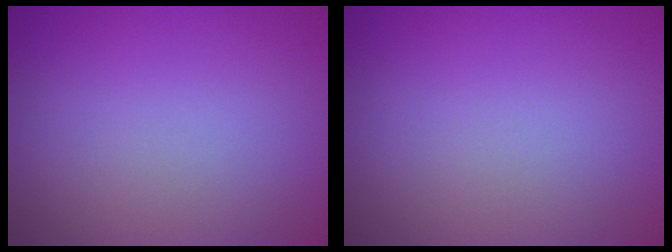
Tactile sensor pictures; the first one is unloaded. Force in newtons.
{"total": 0.0}